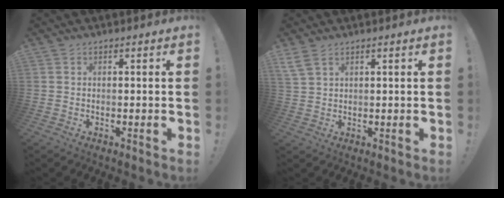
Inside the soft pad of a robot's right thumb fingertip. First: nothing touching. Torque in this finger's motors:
{"motor_torque": [-0.35, 1.17, 0.80, 0.75, 0.11]}